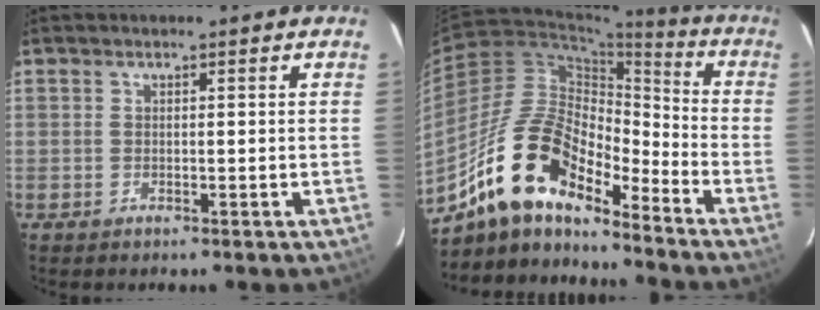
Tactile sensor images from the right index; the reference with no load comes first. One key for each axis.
{"total": 16.7, "fx": -13.0, "fy": 6.1, "fz": 8.6, "tx": -0.155, "ty": 0.007, "tz": -0.252}